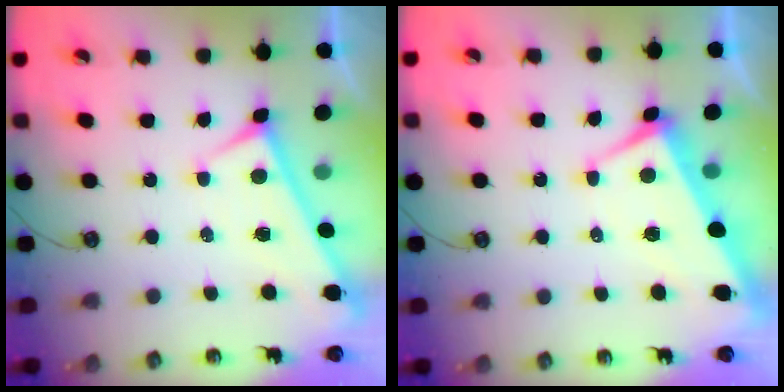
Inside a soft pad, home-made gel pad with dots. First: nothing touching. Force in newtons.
{"total": 1.4, "press": 1.0, "slide": 1.0}